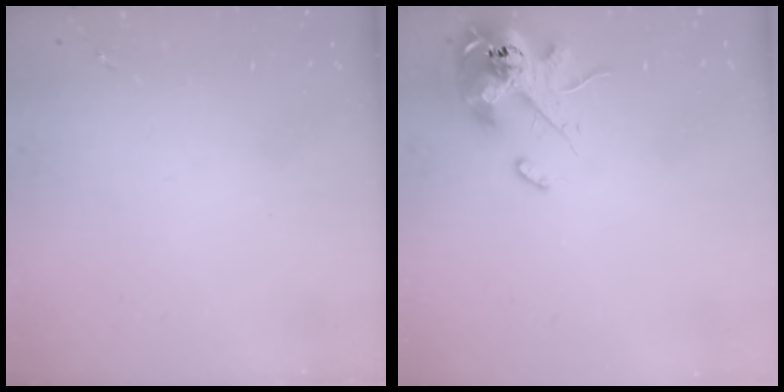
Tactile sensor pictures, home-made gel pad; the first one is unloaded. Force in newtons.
{"total": 12.8, "press": 12.6, "slide": 2.2}